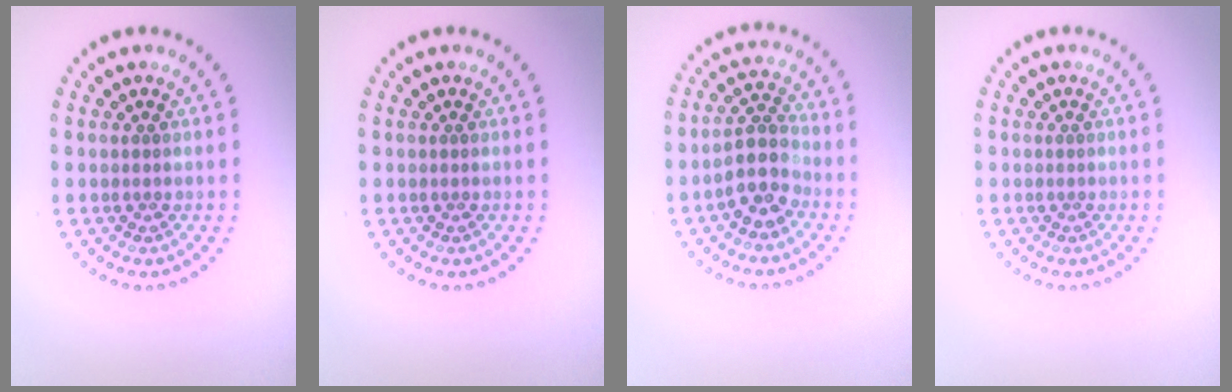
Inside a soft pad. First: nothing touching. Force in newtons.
{"total": 0.0}
{"total": 4.0, "press": 3.8, "slide": 1.4}
{"total": 0.0}